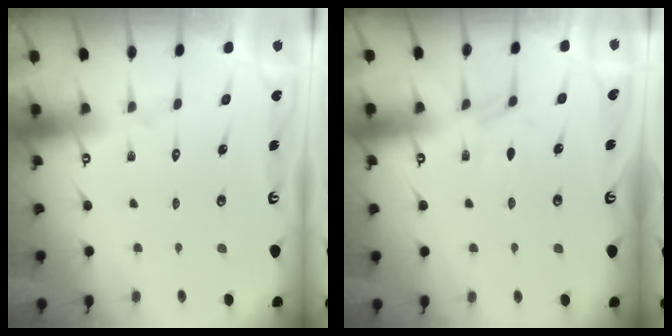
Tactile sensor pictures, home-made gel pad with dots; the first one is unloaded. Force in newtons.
{"total": 3.6, "press": 3.6, "slide": 0.6}